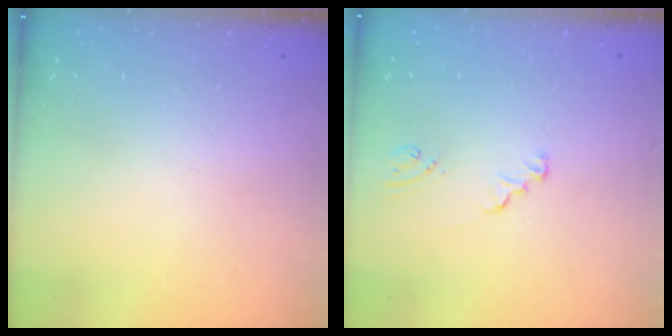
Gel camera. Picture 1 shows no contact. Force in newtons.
{"total": 1.4, "press": 1.4, "slide": 0.1}